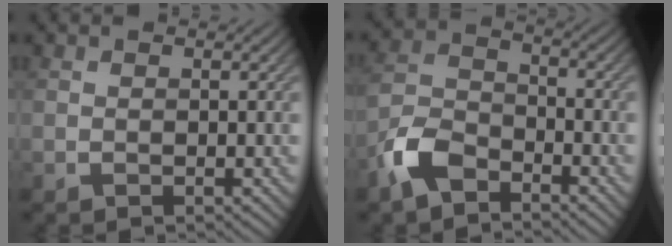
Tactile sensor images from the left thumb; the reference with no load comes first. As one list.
[{"total": 6.6, "force": [-4.5, 3.2, 3.6], "torque": [-0.080, -0.001, -0.108]}]